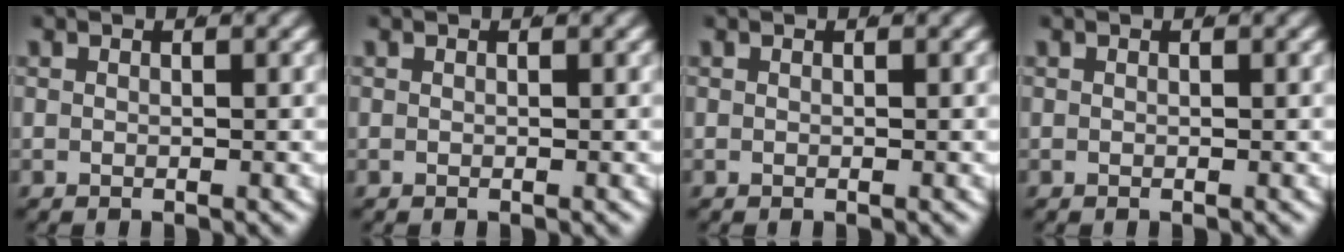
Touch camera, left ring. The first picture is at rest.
{"total": 0.0}
{"total": 0.0}
{"total": 0.0}